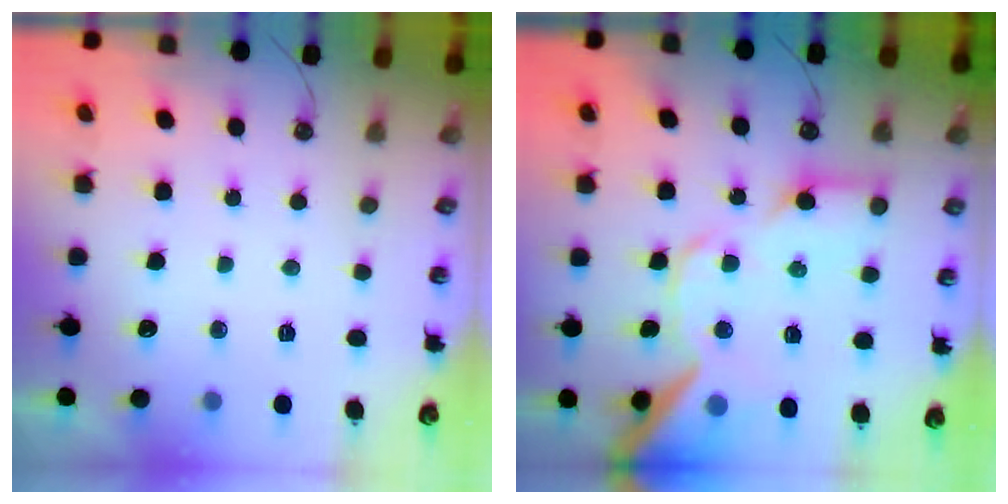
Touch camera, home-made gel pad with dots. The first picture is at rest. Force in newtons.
{"total": 20.6, "press": 20.4, "slide": 2.7}